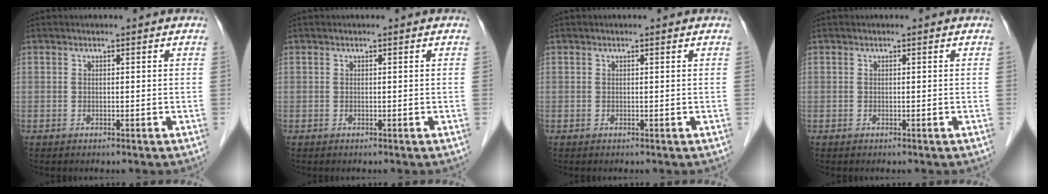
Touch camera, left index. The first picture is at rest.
{"total": 0.0}
{"total": 0.0}
{"total": 0.0}